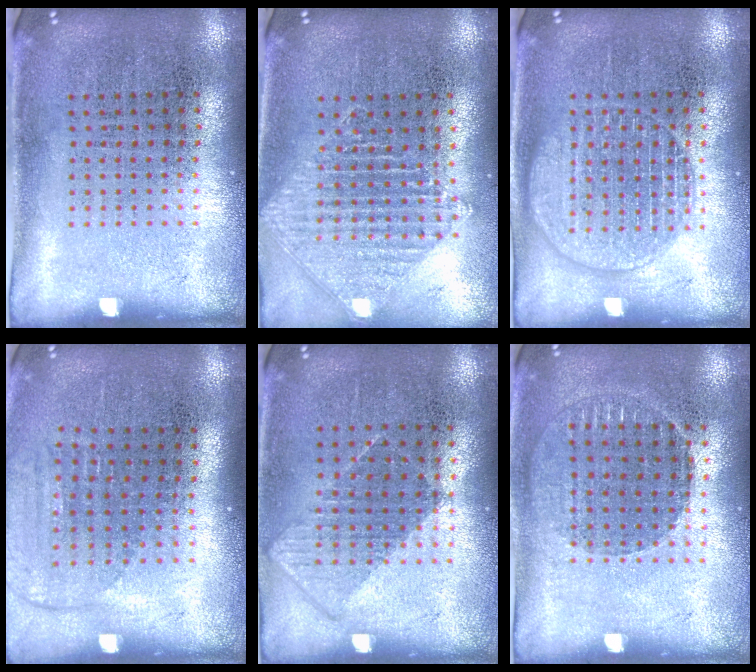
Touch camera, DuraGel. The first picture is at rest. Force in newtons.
{"total": 1.2, "press": 1.2, "slide": 0.2}
{"total": 3.0, "press": 2.9, "slide": 0.4}
{"total": 1.3, "press": 1.2, "slide": 0.6}
{"total": 0.8, "press": 0.7, "slide": 0.4}
{"total": 1.0, "press": 1.0, "slide": 0.1}